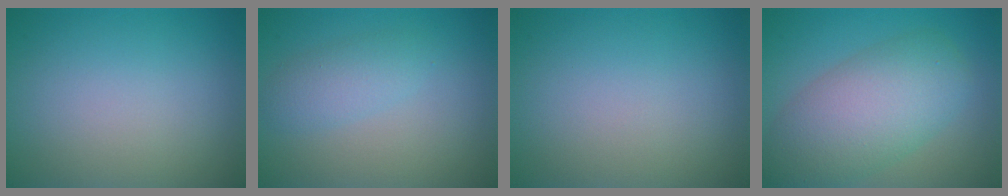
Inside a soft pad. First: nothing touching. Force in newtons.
{"total": 2.2, "press": 2.2, "slide": 0.1}
{"total": 0.0}
{"total": 7.9, "press": 7.9, "slide": 0.2}